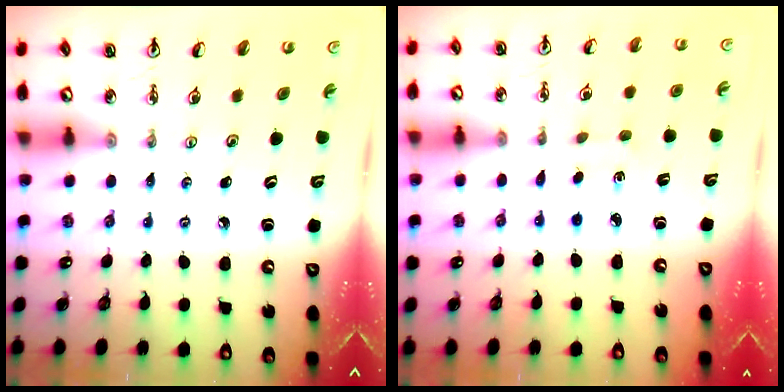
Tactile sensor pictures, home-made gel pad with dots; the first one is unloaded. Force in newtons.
{"total": 1.8, "press": 1.7, "slide": 0.5}